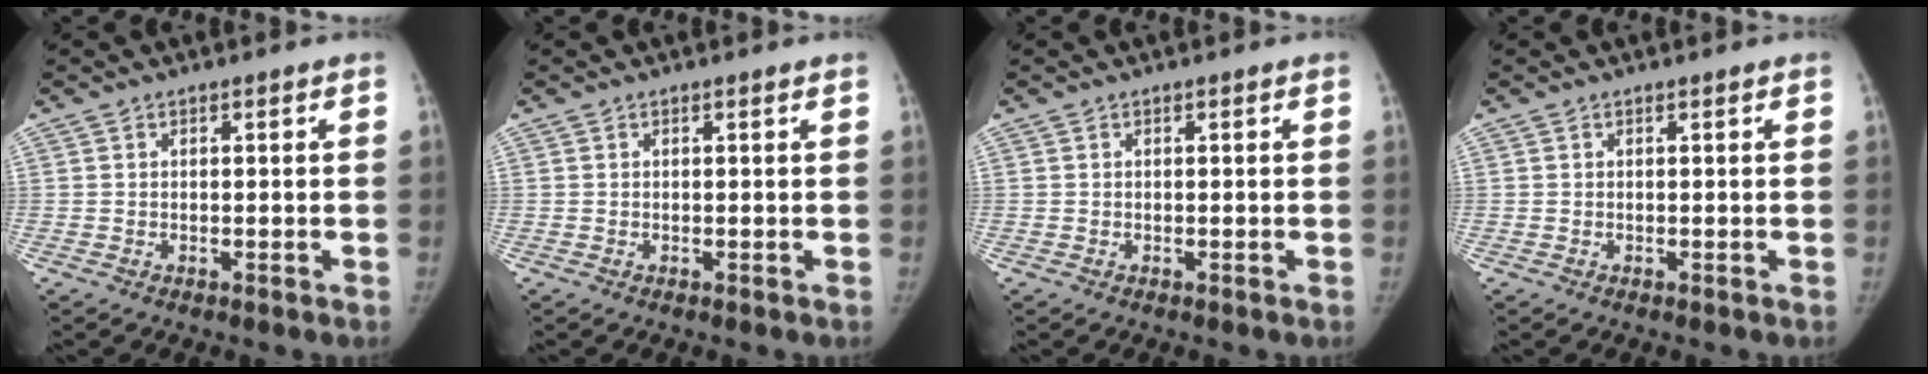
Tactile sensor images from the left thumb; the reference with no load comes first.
{"total": 0.0}
{"total": 0.0}
{"total": 0.0}